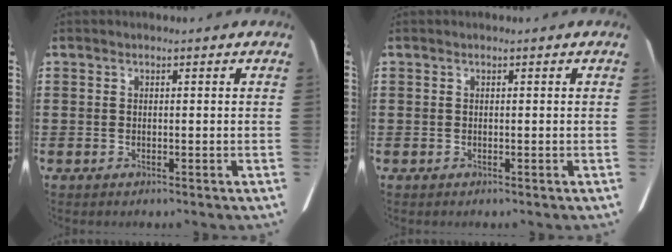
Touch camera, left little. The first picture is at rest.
{"total": 0.0}